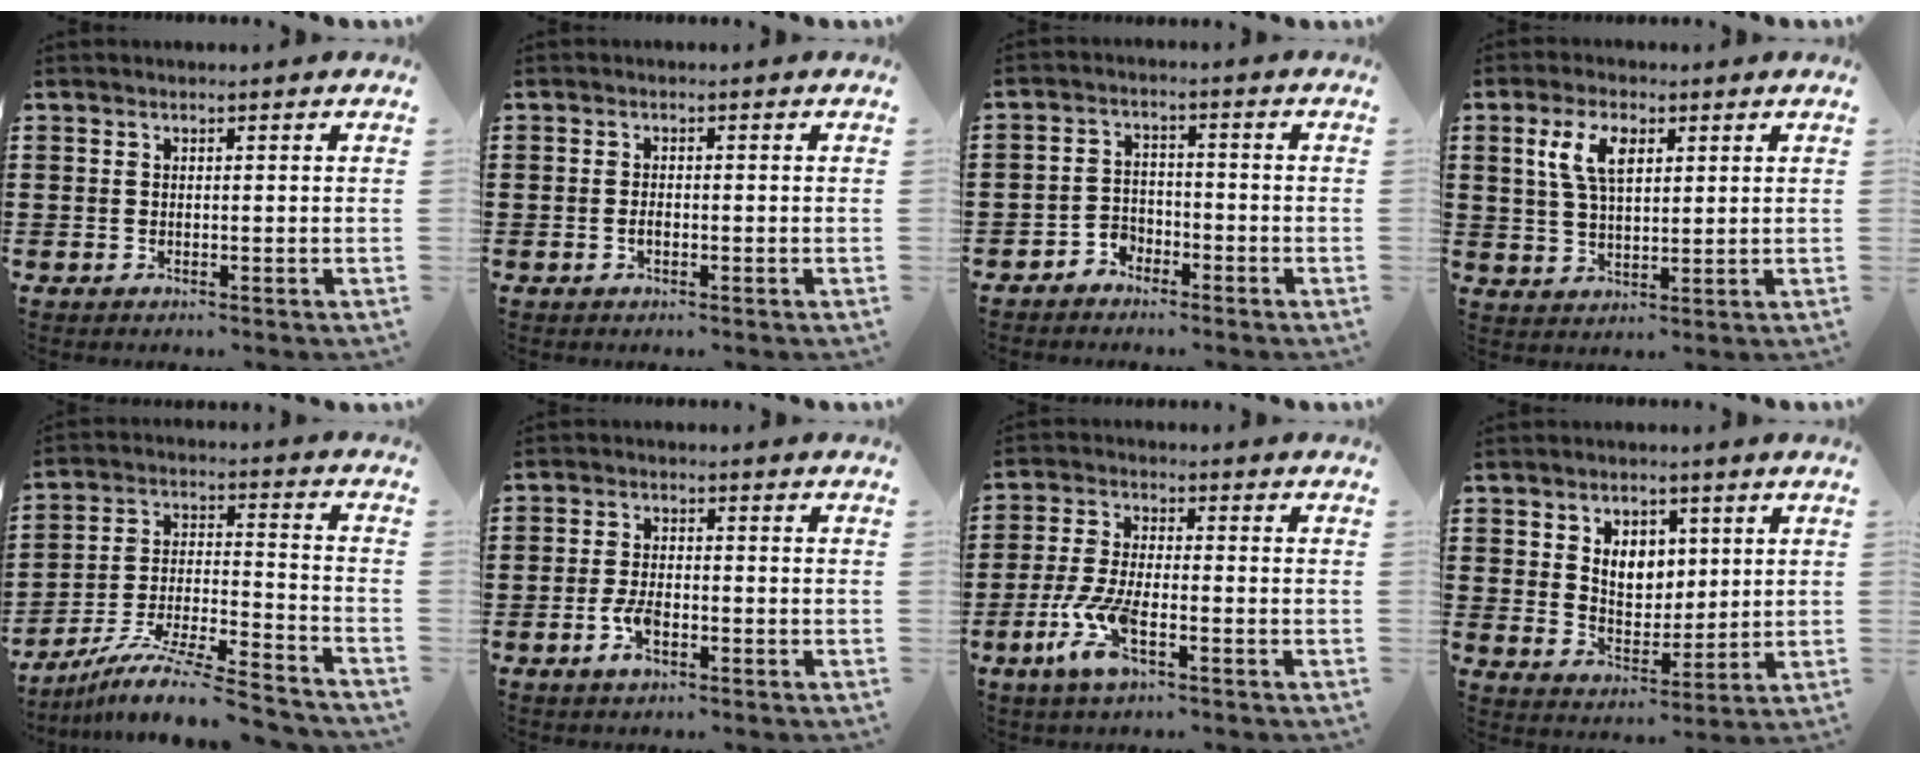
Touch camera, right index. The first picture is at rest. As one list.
[{"total": 1.0, "force": [-0.4, 0.4, 0.9], "torque": [-0.019, -0.003, -0.007]}, {"total": 2.9, "force": [-2.5, 1.5, 0.2], "torque": [-0.015, 0.003, -0.051]}, {"total": 6.3, "force": [2.4, 3.1, 4.9], "torque": [-0.109, 0.012, 0.042]}, {"total": 10.1, "force": [-8.8, 0.6, 4.9], "torque": [-0.087, 0.007, -0.175]}, {"total": 4.1, "force": [-1.7, 1.8, 3.2], "torque": [-0.078, -0.005, -0.035]}, {"total": 7.9, "force": [-3.5, 2.3, 6.7], "torque": [-0.164, -0.020, -0.068]}, {"total": 4.9, "force": [3.2, 3.6, 0.7], "torque": [-0.026, 0.000, 0.058]}]